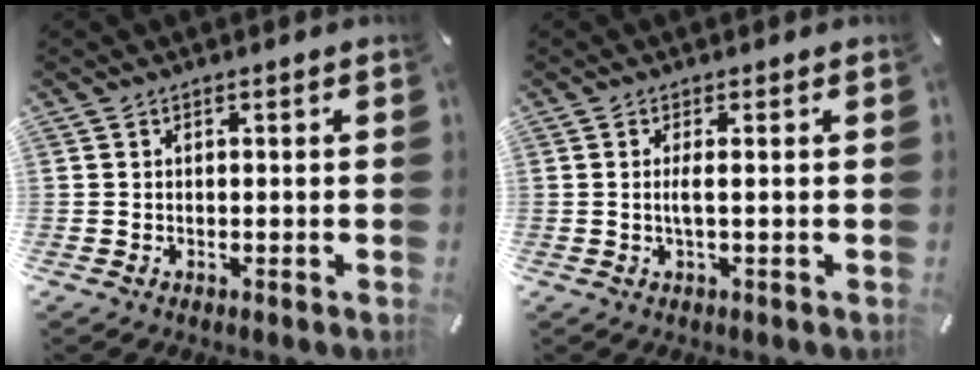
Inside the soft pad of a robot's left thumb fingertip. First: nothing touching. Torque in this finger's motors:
{"motor_torque": [0.01, 0.00, -0.01, -0.01, 0.13]}